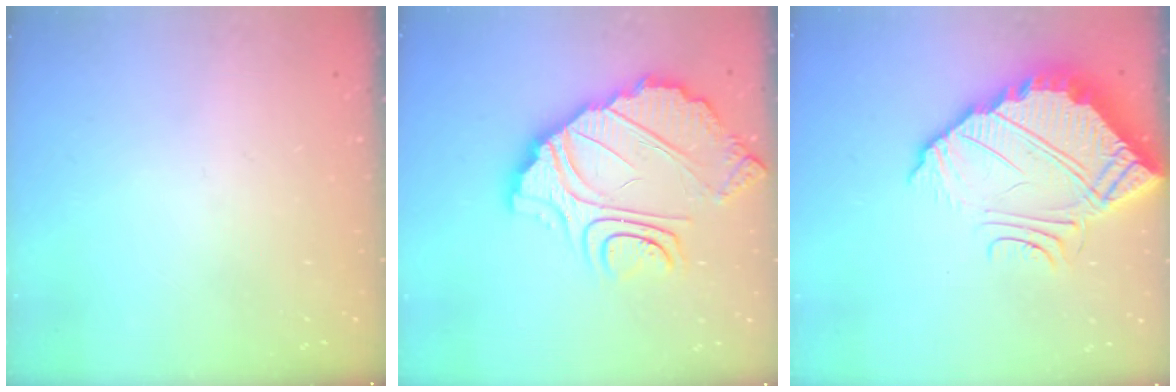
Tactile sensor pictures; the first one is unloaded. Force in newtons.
{"total": 15.2, "press": 15.1, "slide": 1.5}
{"total": 8.7, "press": 8.7, "slide": 0.2}